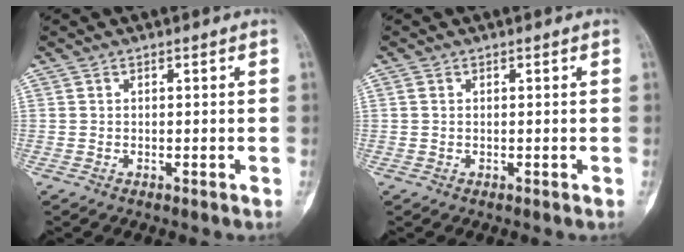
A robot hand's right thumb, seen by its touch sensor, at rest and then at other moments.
{"total": 0.6, "force": [0.1, 0.4, 0.4], "torque": [-0.009, -0.001, 0.001]}